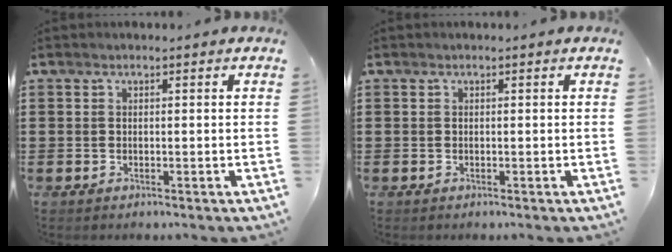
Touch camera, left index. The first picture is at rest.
{"total": 0.0}